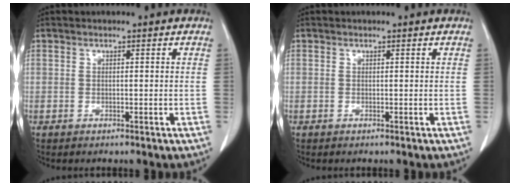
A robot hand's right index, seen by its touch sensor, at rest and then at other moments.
{"total": 0.0}